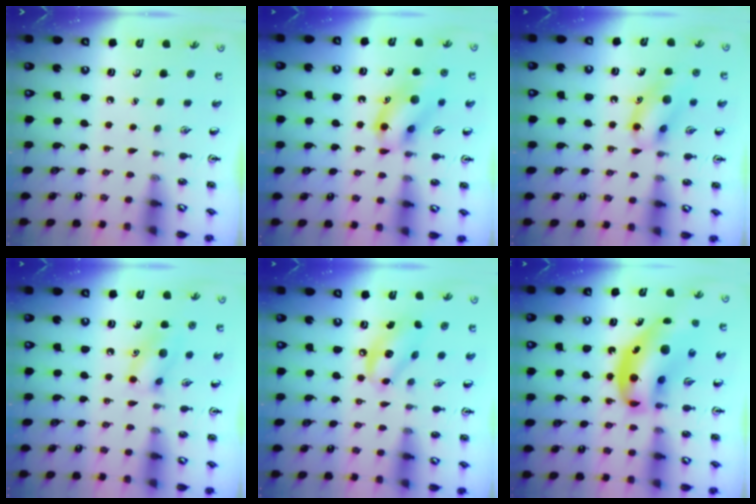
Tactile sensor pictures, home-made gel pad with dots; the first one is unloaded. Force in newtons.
{"total": 12.0, "press": 11.9, "slide": 1.2}
{"total": 12.8, "press": 12.8, "slide": 1.1}
{"total": 9.8, "press": 9.8, "slide": 0.6}
{"total": 10.3, "press": 10.0, "slide": 2.3}
{"total": 18.0, "press": 17.2, "slide": 5.0}